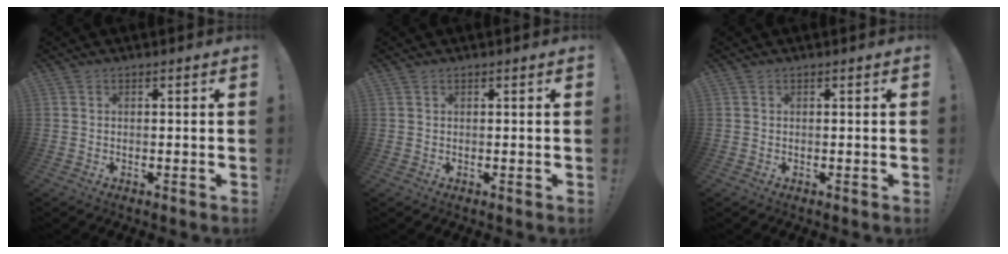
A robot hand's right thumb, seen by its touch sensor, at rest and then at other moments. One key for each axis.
{"total": 0.0}
{"total": 0.0}